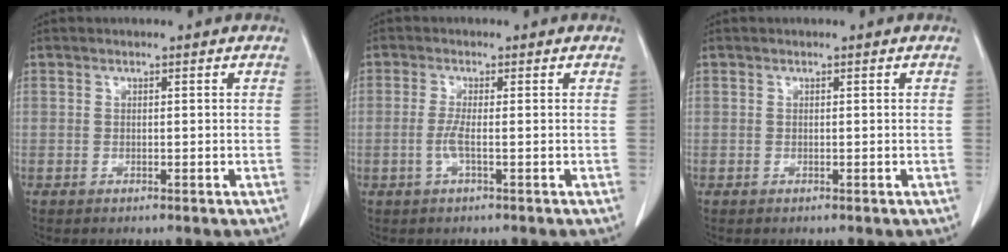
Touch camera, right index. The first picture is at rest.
{"total": 2.1, "force": [-0.6, -0.2, 2.0], "torque": [-0.048, -0.003, -0.015]}
{"total": 0.0}